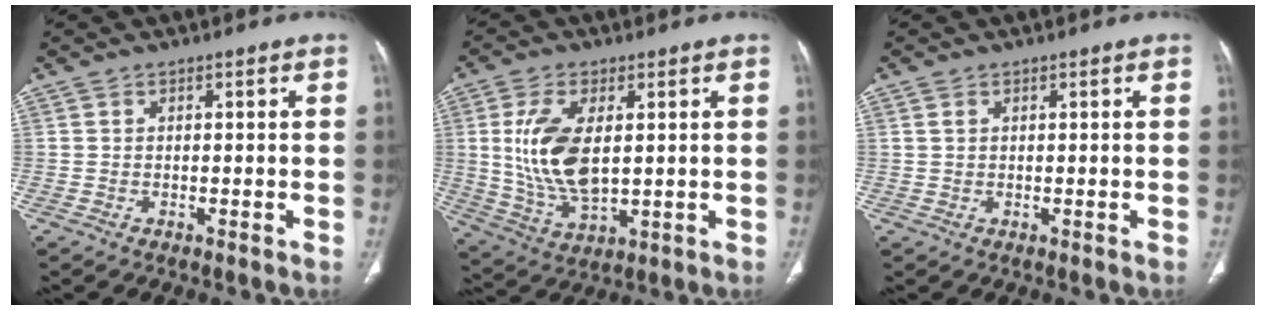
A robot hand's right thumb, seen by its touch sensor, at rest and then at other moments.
{"total": 13.1, "force": [2.0, 6.6, 11.2], "torque": [-0.226, -0.017, 0.048]}
{"total": 0.9, "force": [0.5, 0.5, 0.6], "torque": [-0.019, 0.007, 0.014]}